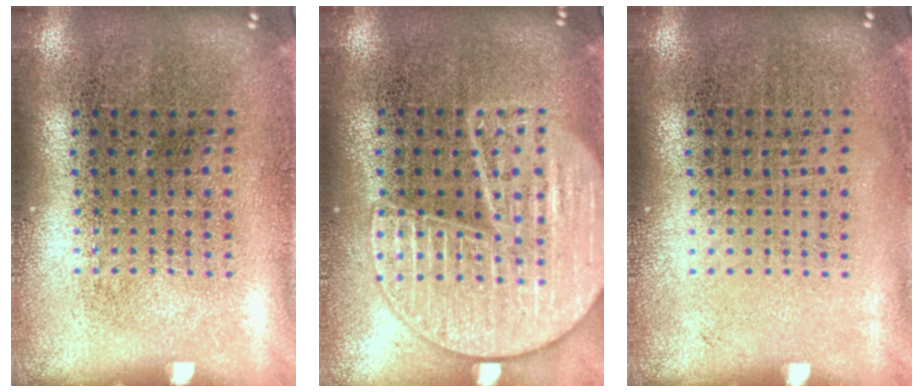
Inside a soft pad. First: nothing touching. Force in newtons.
{"total": 3.5, "press": 3.5, "slide": 0.4}
{"total": 0.0}